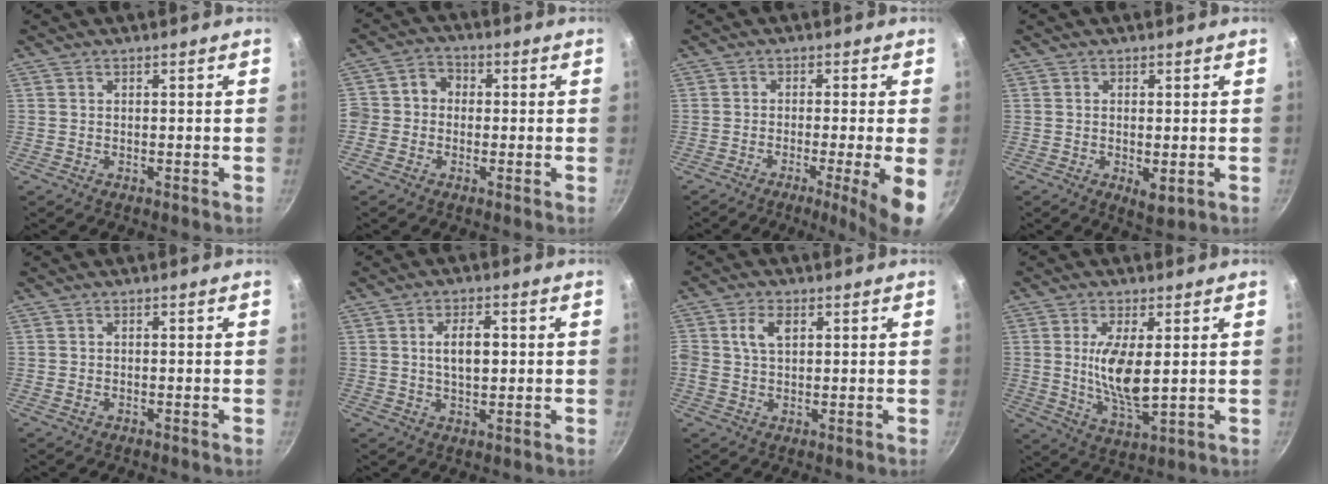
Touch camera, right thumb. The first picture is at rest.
{"total": 5.2, "force": [-0.6, 4.7, 2.1], "torque": [-0.005, 0.013, -0.027]}
{"total": 8.4, "force": [-2.8, 0.2, 8.0], "torque": [-0.116, 0.003, -0.042]}
{"total": 3.4, "force": [-0.5, 1.3, 3.1], "torque": [-0.051, -0.014, -0.006]}
{"total": 0.8, "force": [-0.4, 0.5, 0.5], "torque": [-0.010, 0.001, -0.009]}
{"total": 5.9, "force": [0.6, 3.0, 5.0], "torque": [-0.072, 0.006, 0.010]}
{"total": 5.1, "force": [1.5, 3.1, 3.8], "torque": [-0.062, 0.003, 0.025]}
{"total": 10.0, "force": [1.2, 3.7, 9.2], "torque": [-0.175, -0.018, 0.027]}